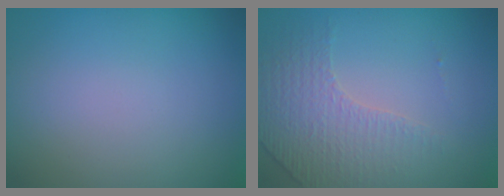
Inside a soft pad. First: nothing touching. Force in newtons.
{"total": 4.4, "press": 3.0, "slide": 3.3}